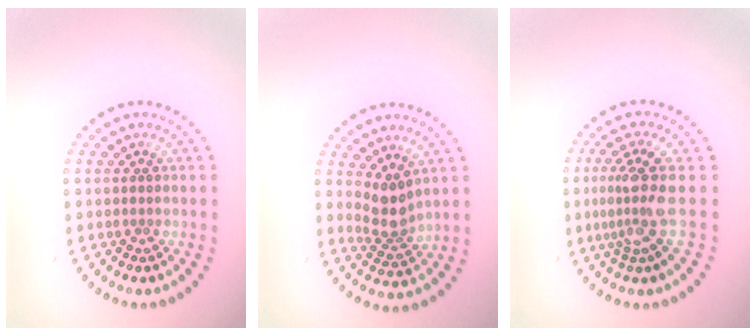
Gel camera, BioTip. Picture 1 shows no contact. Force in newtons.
{"total": 2.8, "press": 2.2, "slide": 1.7}
{"total": 3.7, "press": 2.5, "slide": 2.8}